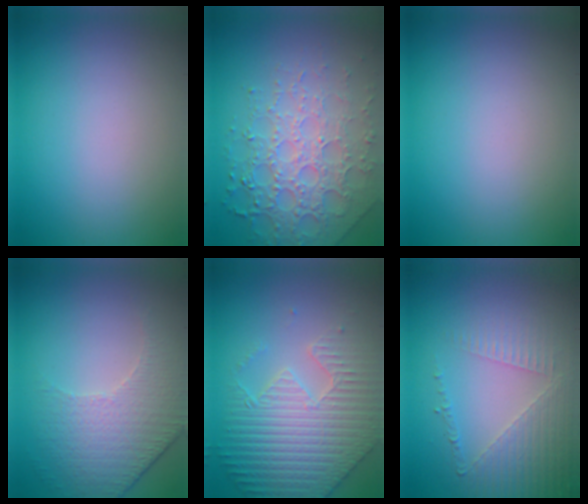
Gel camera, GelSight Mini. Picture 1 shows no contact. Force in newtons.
{"total": 7.3, "press": 5.2, "slide": 5.2}
{"total": 0.0}
{"total": 4.9, "press": 3.6, "slide": 3.3}
{"total": 6.5, "press": 5.6, "slide": 3.2}
{"total": 5.0, "press": 3.2, "slide": 3.8}